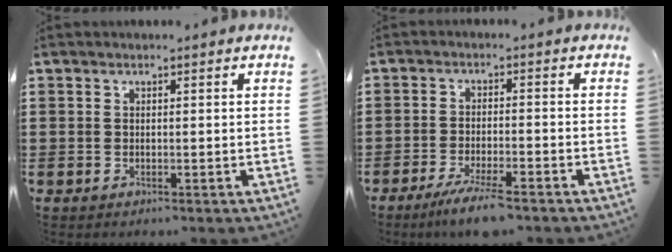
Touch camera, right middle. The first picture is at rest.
{"total": 5.1, "force": [-4.0, 0.3, 3.1], "torque": [-0.062, -0.010, -0.074]}